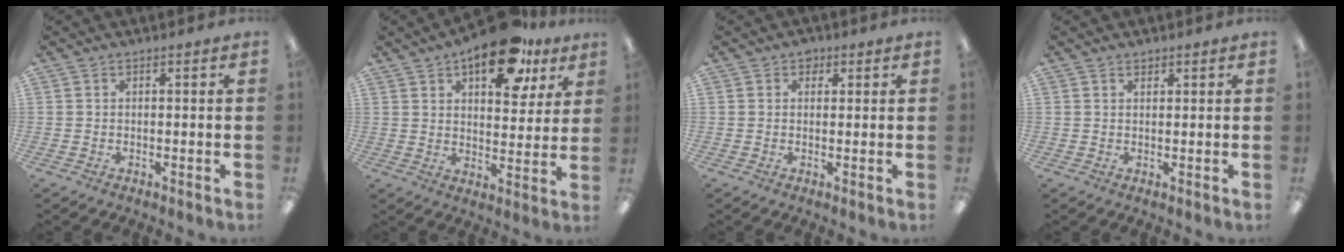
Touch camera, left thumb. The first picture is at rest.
{"total": 16.2, "force": [9.9, 7.3, 10.6], "torque": [-0.135, -0.039, 0.159]}
{"total": 2.1, "force": [1.2, 1.5, 0.8], "torque": [-0.002, -0.002, 0.017]}
{"total": 1.0, "force": [0.9, 0.5, 0.3], "torque": [0.002, -0.003, 0.015]}